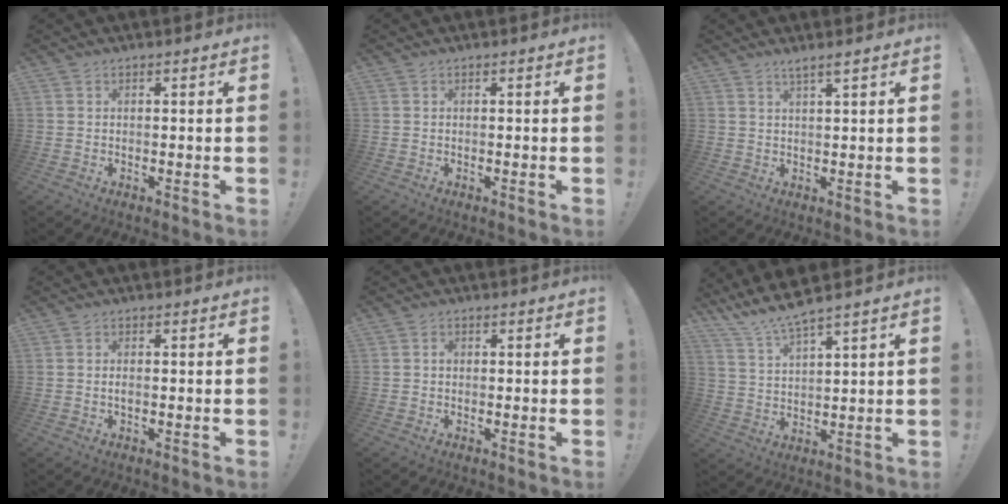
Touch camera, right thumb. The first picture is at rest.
{"total": 0.0}
{"total": 2.5, "force": [1.8, -0.1, 1.8], "torque": [-0.036, -0.005, 0.030]}
{"total": 1.0, "force": [-0.2, 0.4, 0.9], "torque": [-0.017, 0.001, -0.004]}
{"total": 0.7, "force": [-0.1, 0.6, 0.4], "torque": [0.001, 0.001, -0.005]}
{"total": 8.0, "force": [7.2, 0.0, 3.5], "torque": [-0.084, -0.043, 0.131]}